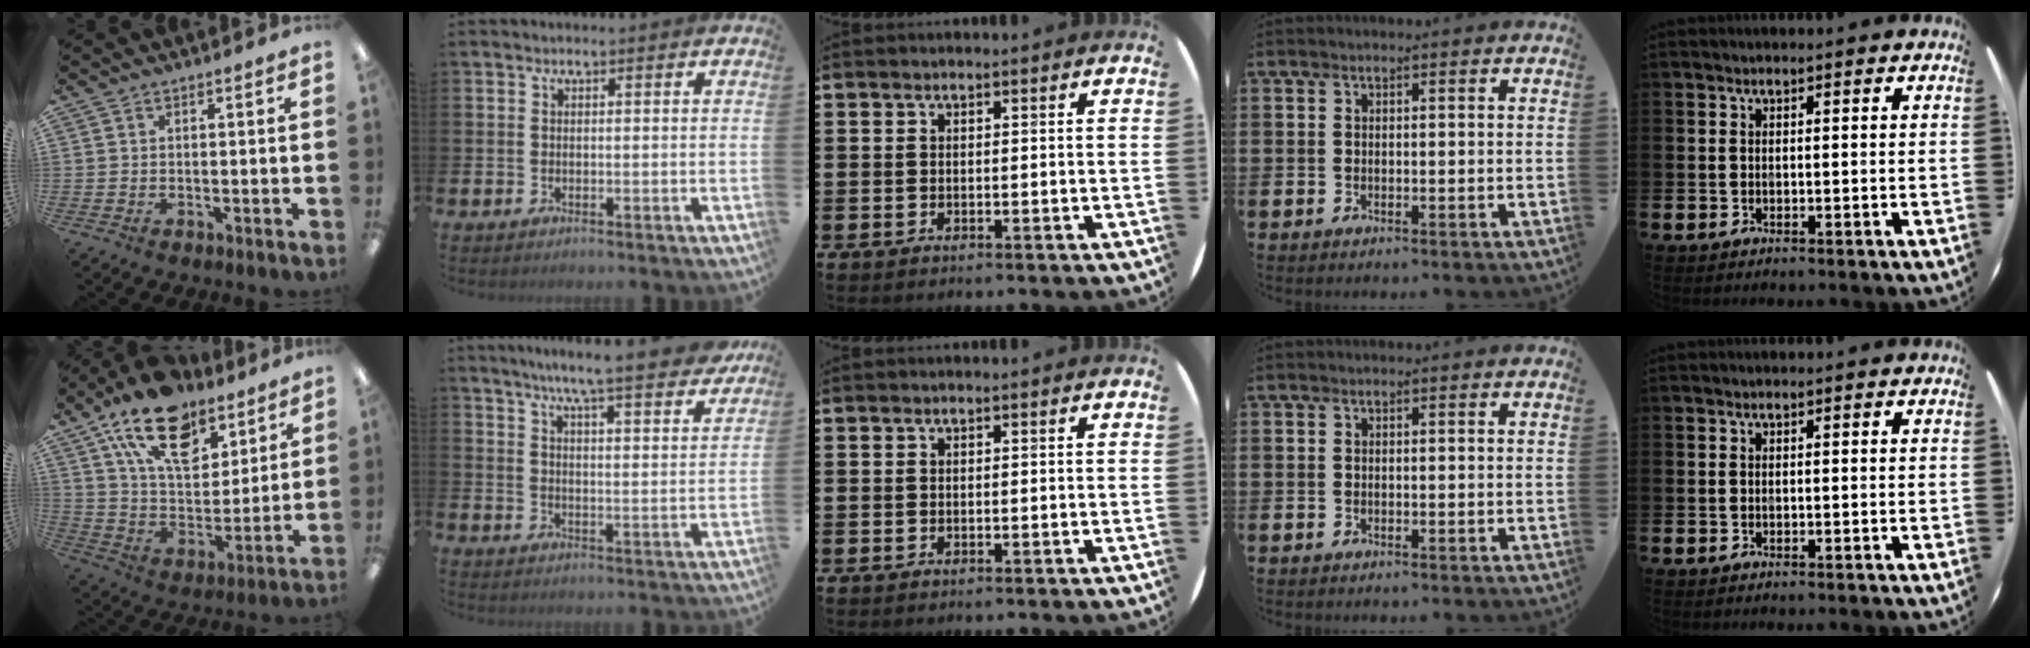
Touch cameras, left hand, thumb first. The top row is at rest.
{"thumb": {"total": 20.6, "force": [12.9, 11.1, 11.6], "torque": [-0.193, -0.065, 0.230]}, "index": {"total": 7.8, "force": [7.2, 0.2, 3.0], "torque": [-0.066, -0.044, 0.122]}}